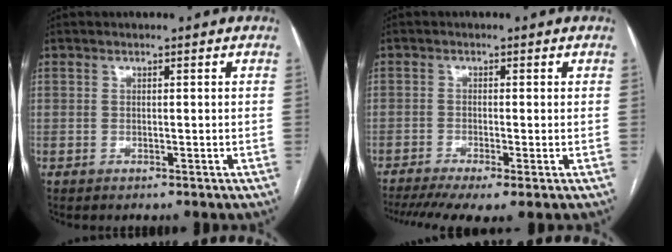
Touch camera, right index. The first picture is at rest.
{"total": 7.7, "force": [-5.1, 1.4, 5.7], "torque": [-0.100, -0.012, -0.088]}